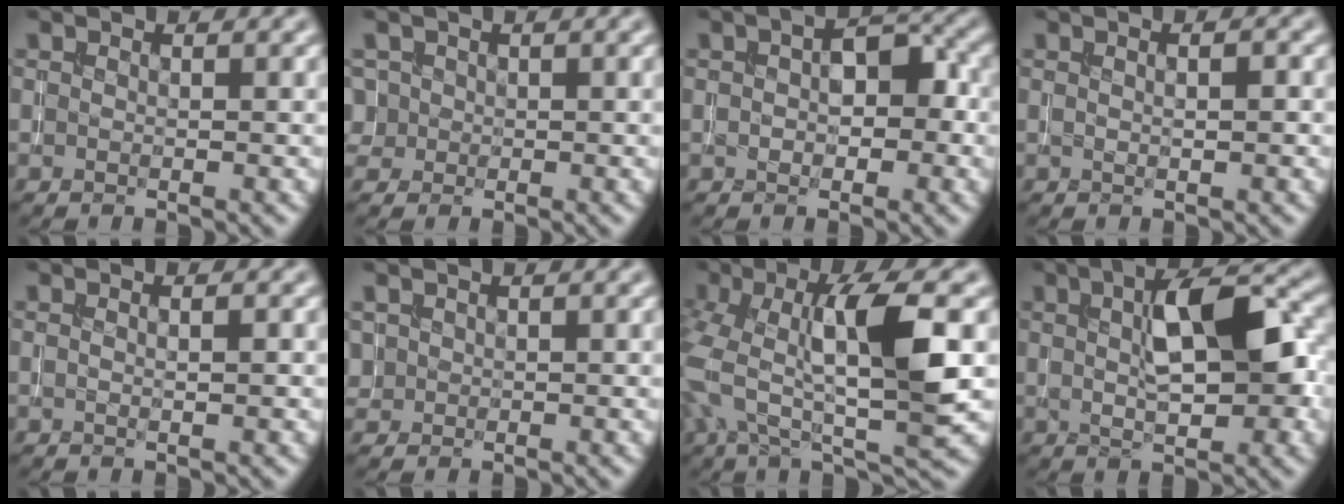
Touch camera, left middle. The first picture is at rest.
{"total": 1.6, "force": [0.0, 1.6, -0.1], "torque": [0.010, 0.006, -0.002]}
{"total": 4.0, "force": [0.2, 2.4, 3.3], "torque": [-0.040, 0.009, -0.005]}
{"total": 2.2, "force": [0.6, 0.9, 2.0], "torque": [-0.002, 0.011, -0.009]}
{"total": 1.6, "force": [0.4, 0.6, 1.4], "torque": [0.001, 0.000, -0.010]}
{"total": 0.7, "force": [0.3, 0.7, -0.1], "torque": [0.005, 0.004, 0.005]}
{"total": 10.4, "force": [0.4, 3.3, 9.9], "torque": [-0.181, 0.009, 0.001]}
{"total": 8.4, "force": [1.6, 3.1, 7.7], "torque": [-0.109, 0.014, 0.021]}